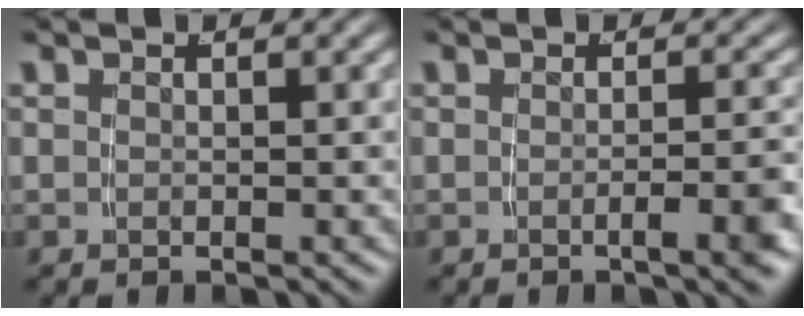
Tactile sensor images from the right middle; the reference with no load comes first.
{"total": 2.7, "force": [-1.5, -0.4, 2.3], "torque": [-0.026, 0.005, -0.029]}